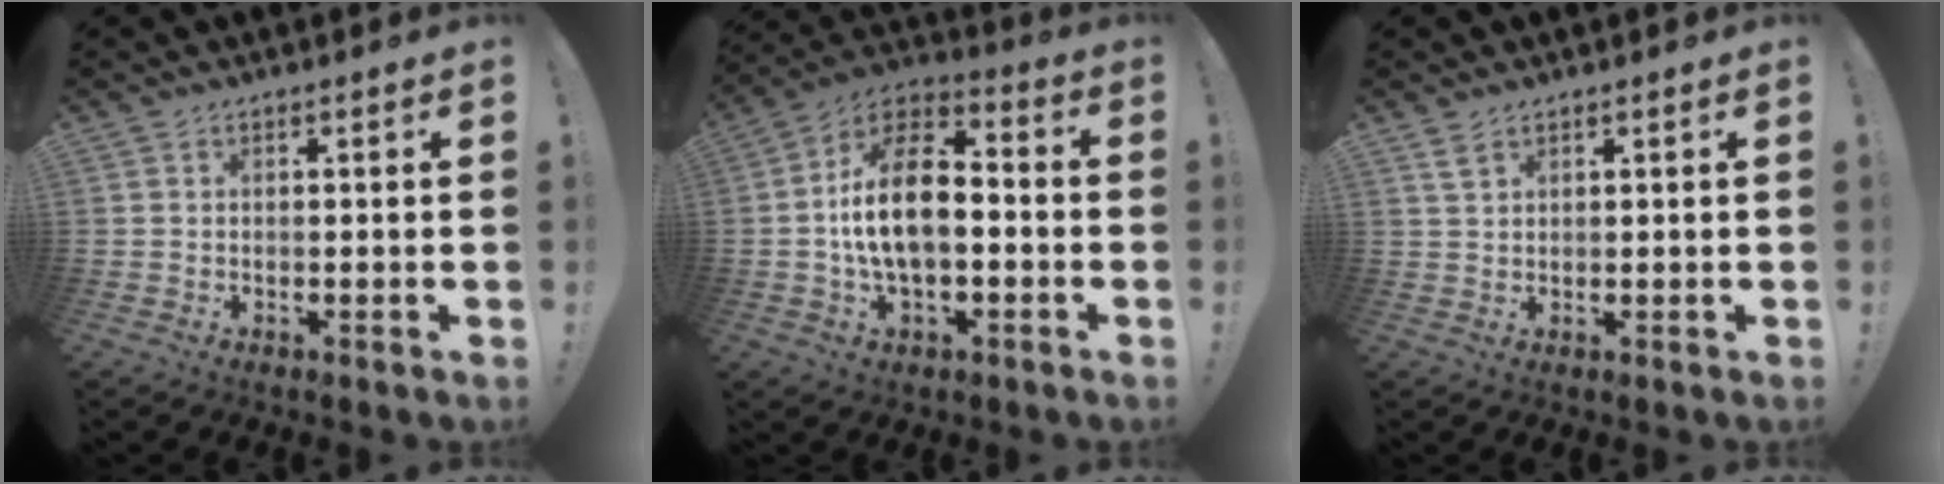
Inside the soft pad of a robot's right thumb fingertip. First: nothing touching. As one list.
[{"total": 15.5, "force": [-1.6, 8.8, 12.6], "torque": [-0.219, 0.019, -0.027]}, {"total": 2.8, "force": [2.0, 1.1, 1.7], "torque": [-0.022, -0.010, 0.034]}]